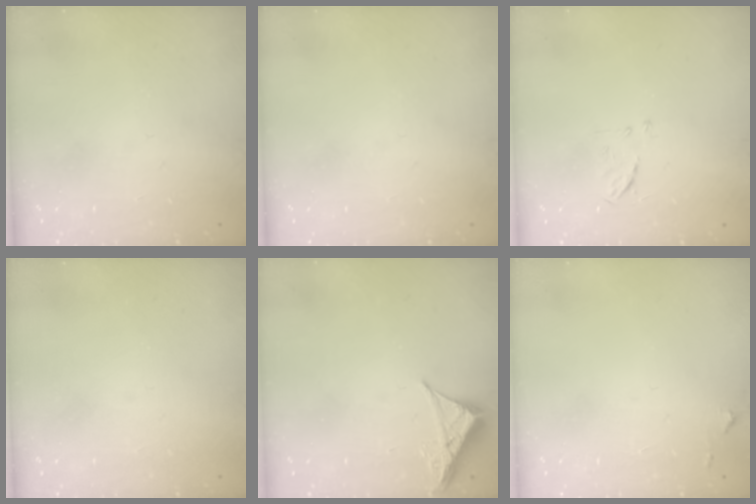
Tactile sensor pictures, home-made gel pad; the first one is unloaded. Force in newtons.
{"total": 0.0}
{"total": 5.3, "press": 5.2, "slide": 0.8}
{"total": 1.6, "press": 1.6, "slide": 0.1}
{"total": 4.8, "press": 4.8, "slide": 0.7}
{"total": 4.3, "press": 4.2, "slide": 0.7}